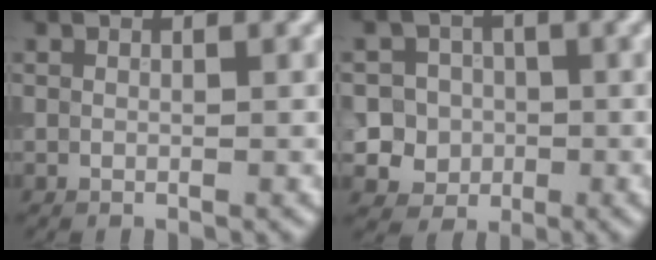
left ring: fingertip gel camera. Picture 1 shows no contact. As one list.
[{"total": 5.9, "force": [-0.4, 5.7, 1.5], "torque": [-0.013, 0.022, -0.022]}]